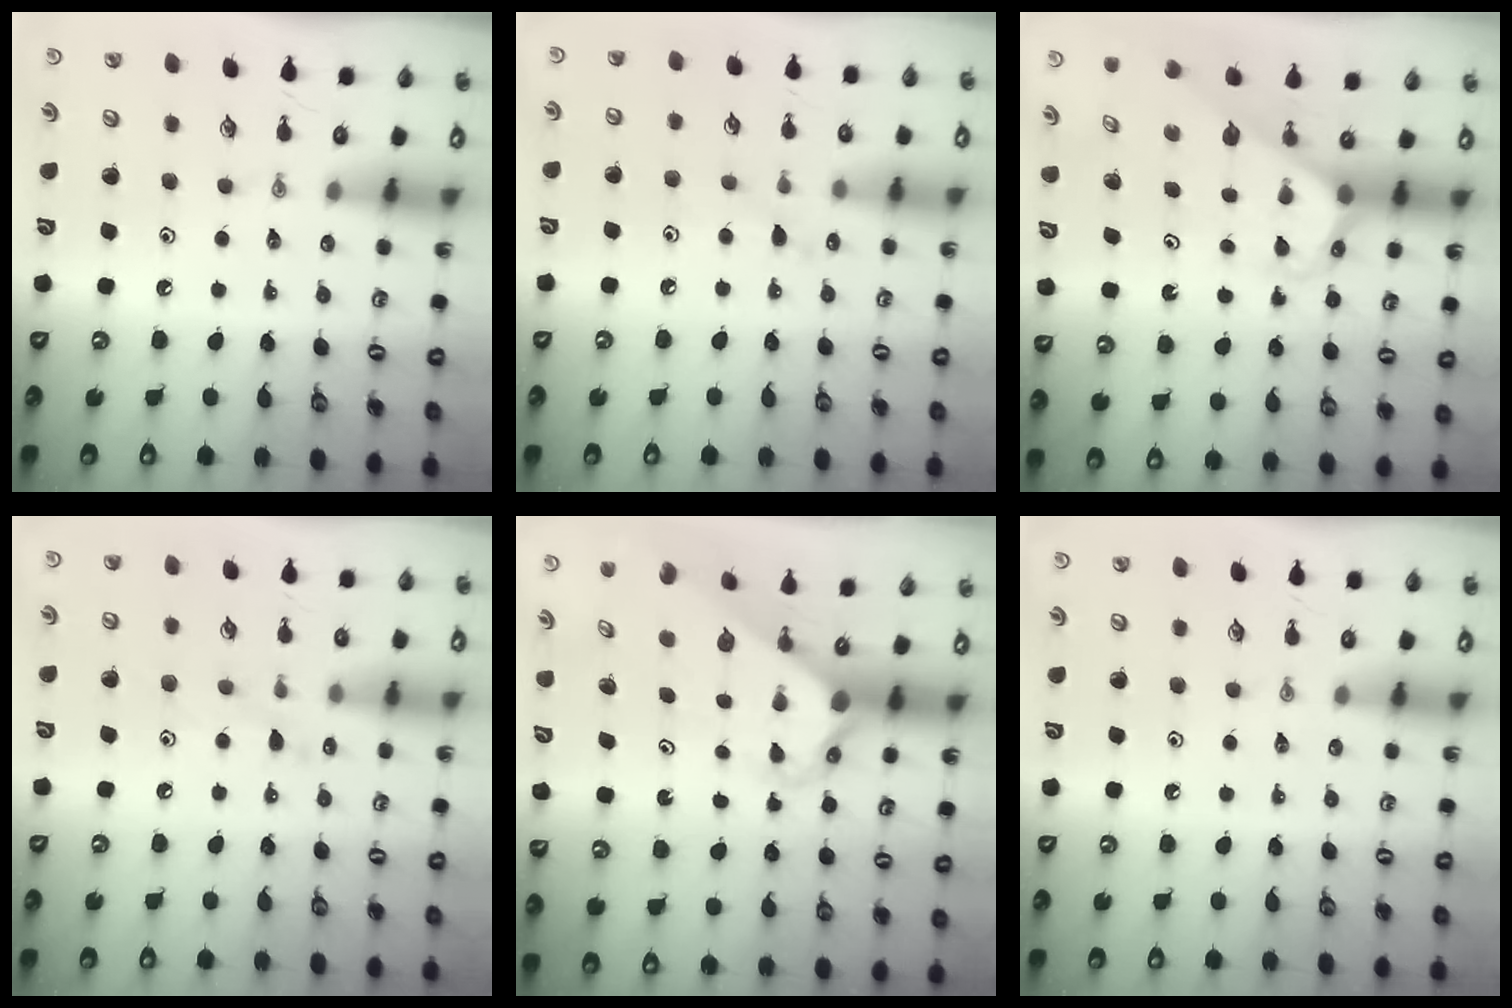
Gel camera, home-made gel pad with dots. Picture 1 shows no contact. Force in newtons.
{"total": 8.6, "press": 8.6, "slide": 0.6}
{"total": 3.0, "press": 3.0, "slide": 0.2}
{"total": 6.7, "press": 6.7, "slide": 0.3}
{"total": 3.1, "press": 3.1, "slide": 0.2}
{"total": 0.0}